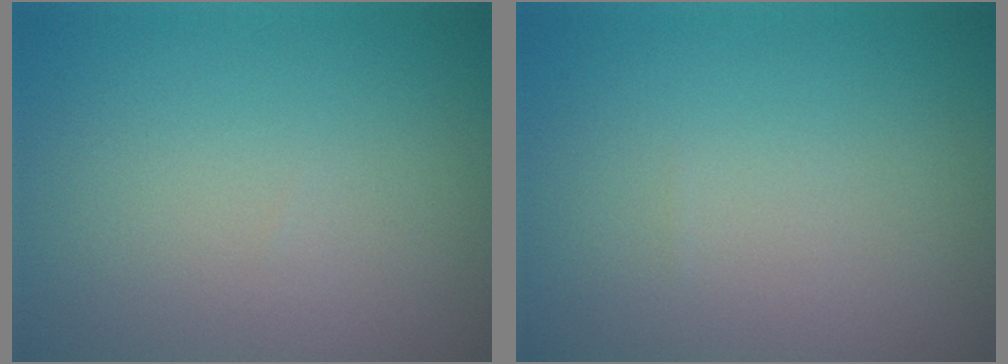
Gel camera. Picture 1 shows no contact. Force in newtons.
{"total": 0.0}